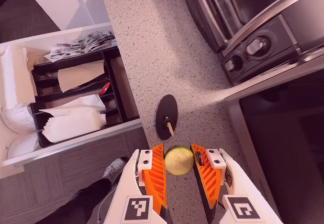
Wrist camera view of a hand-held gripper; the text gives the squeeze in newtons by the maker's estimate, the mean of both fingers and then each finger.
{"total": 10.5, "left": 10.6, "right": 10.3}